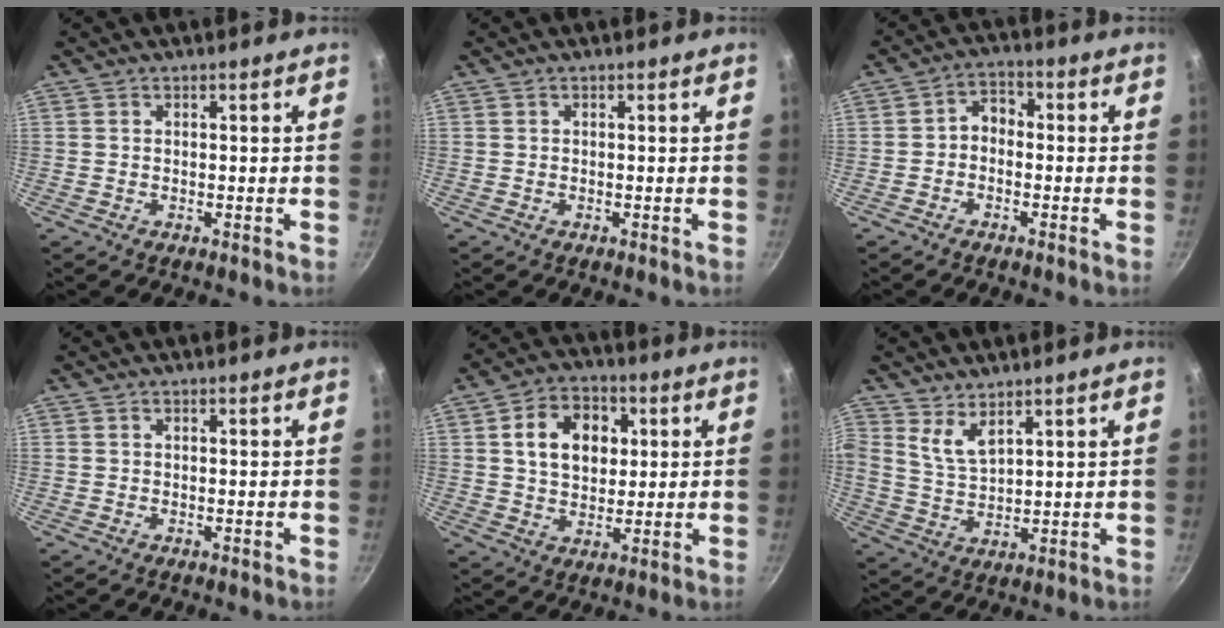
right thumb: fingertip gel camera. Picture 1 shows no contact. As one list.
[{"total": 0.0}, {"total": 3.9, "force": [-0.9, 2.9, 2.5], "torque": [-0.030, 0.023, -0.026]}, {"total": 0.0}, {"total": 11.6, "force": [2.7, 8.6, 7.3], "torque": [-0.091, 0.005, 0.039]}, {"total": 4.9, "force": [3.4, 2.1, 2.8], "torque": [-0.050, -0.035, 0.070]}]